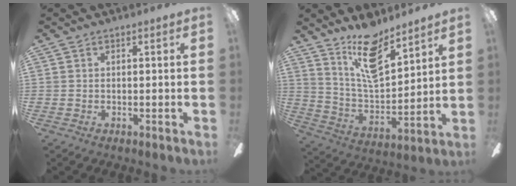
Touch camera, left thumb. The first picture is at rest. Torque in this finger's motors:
{"motor_torque": [0.19, 0.28, 0.99, -1.78, 0.08]}